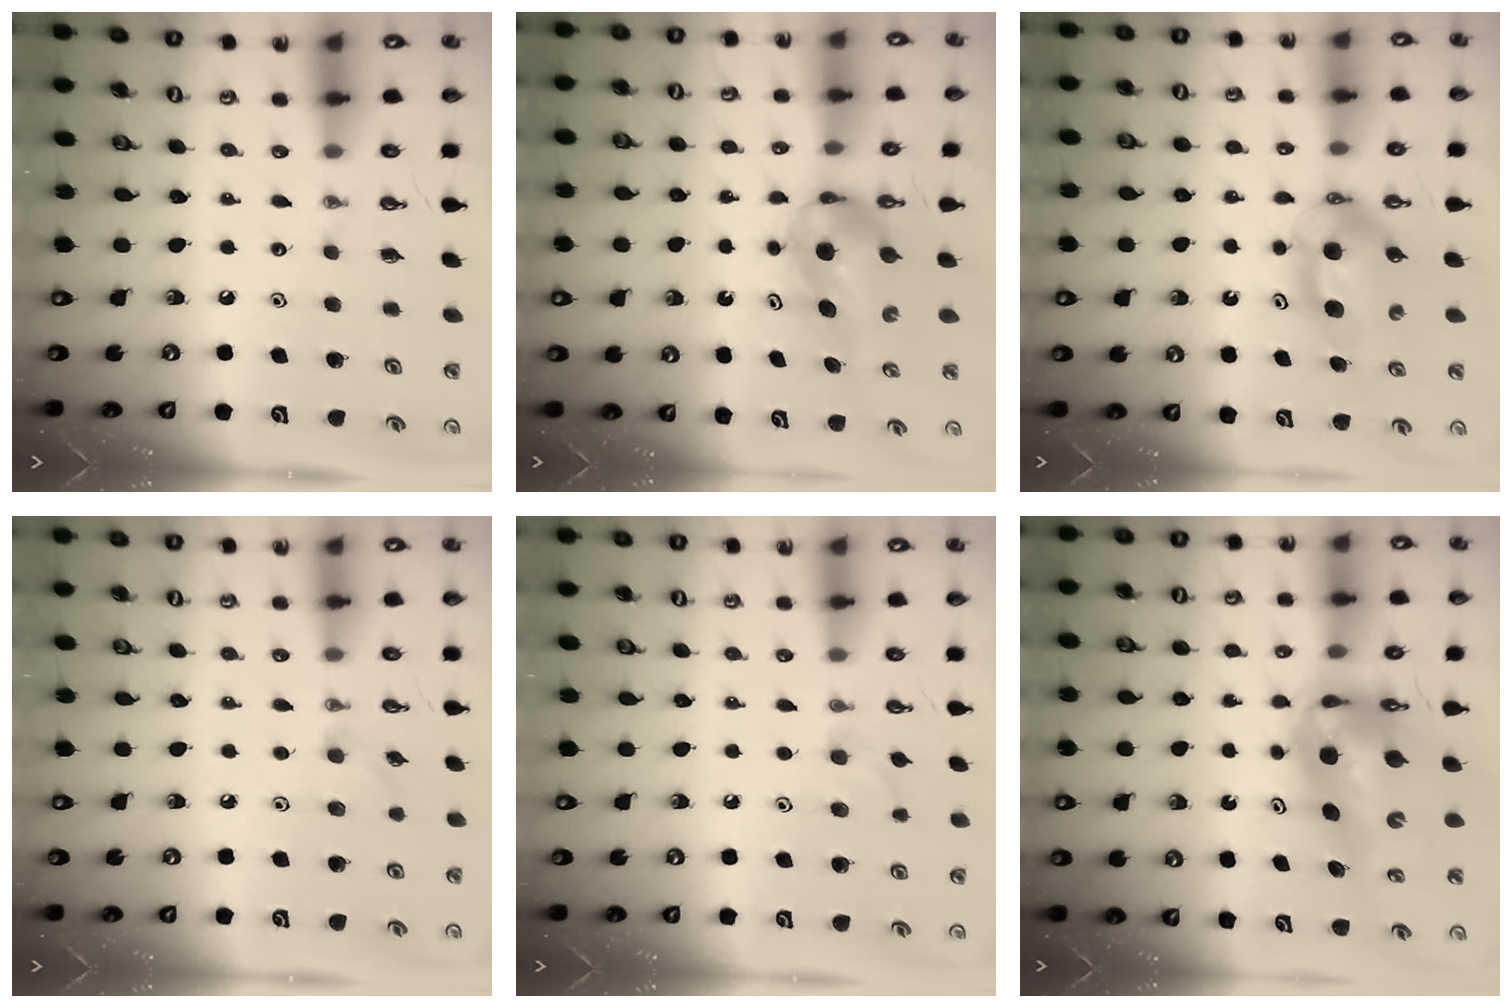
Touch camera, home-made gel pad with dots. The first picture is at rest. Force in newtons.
{"total": 7.1, "press": 5.0, "slide": 5.1}
{"total": 6.4, "press": 4.9, "slide": 4.1}
{"total": 3.9, "press": 3.8, "slide": 0.8}
{"total": 5.3, "press": 5.1, "slide": 1.4}
{"total": 9.7, "press": 9.5, "slide": 1.7}